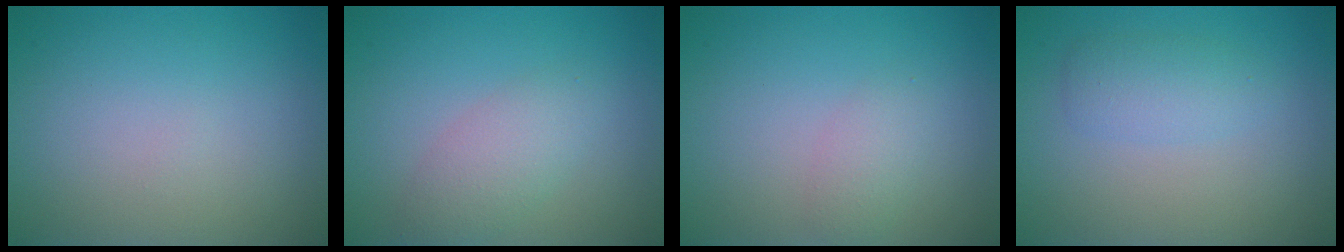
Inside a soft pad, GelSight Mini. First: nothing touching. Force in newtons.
{"total": 2.8, "press": 2.8, "slide": 0.1}
{"total": 1.6, "press": 1.6, "slide": 0.1}
{"total": 2.3, "press": 2.2, "slide": 0.2}